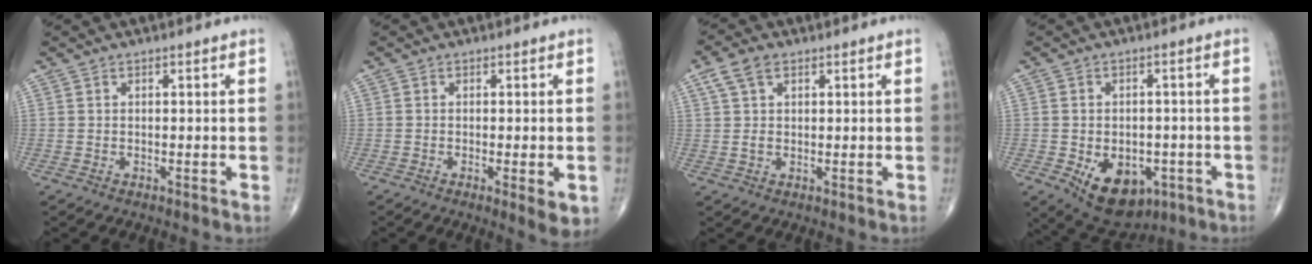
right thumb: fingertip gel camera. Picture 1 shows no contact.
{"total": 4.3, "force": [-1.2, 1.1, 4.0], "torque": [-0.060, -0.012, -0.018]}
{"total": 4.8, "force": [2.1, 2.9, 3.2], "torque": [-0.059, 0.003, 0.043]}
{"total": 12.3, "force": [-5.0, 8.0, 7.9], "torque": [-0.096, 0.010, -0.061]}